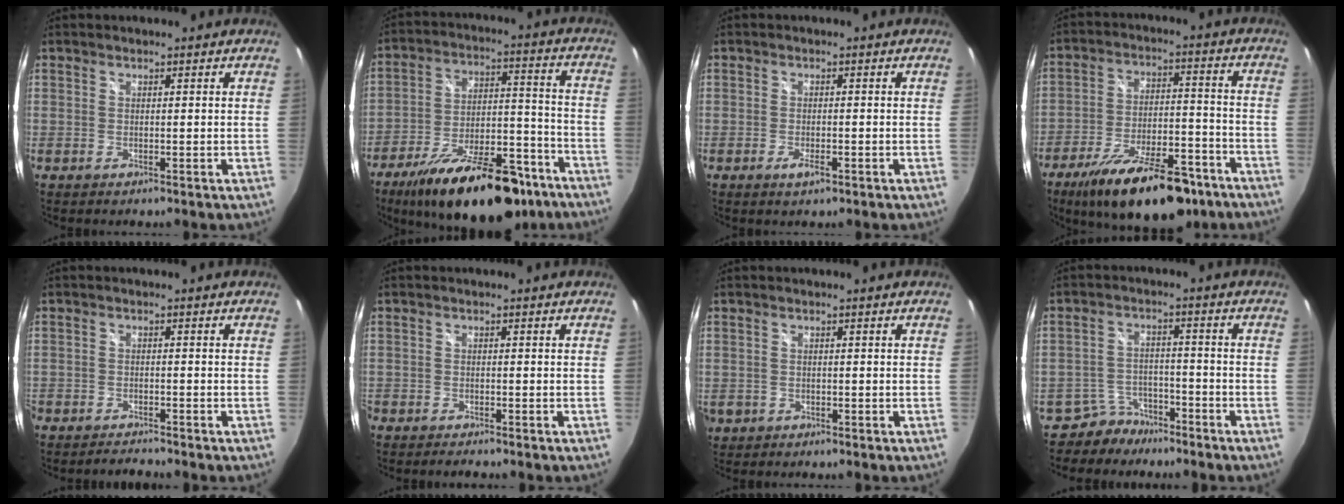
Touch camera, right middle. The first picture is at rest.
{"total": 24.7, "force": [-17.5, 9.8, 14.5], "torque": [-0.240, -0.003, -0.251]}
{"total": 2.3, "force": [-1.3, 0.9, 1.8], "torque": [-0.034, -0.005, -0.022]}
{"total": 21.1, "force": [-15.1, 7.9, 12.4], "torque": [-0.215, -0.013, -0.222]}
{"total": 3.2, "force": [-3.1, 0.3, 0.6], "torque": [-0.024, -0.003, -0.053]}
{"total": 2.7, "force": [-2.5, 0.4, 0.9], "torque": [-0.030, -0.011, -0.045]}
{"total": 2.3, "force": [-0.8, 2.1, 0.8], "torque": [-0.019, -0.004, -0.011]}
{"total": 5.8, "force": [-4.8, 3.2, 0.1], "torque": [-0.012, 0.017, -0.079]}